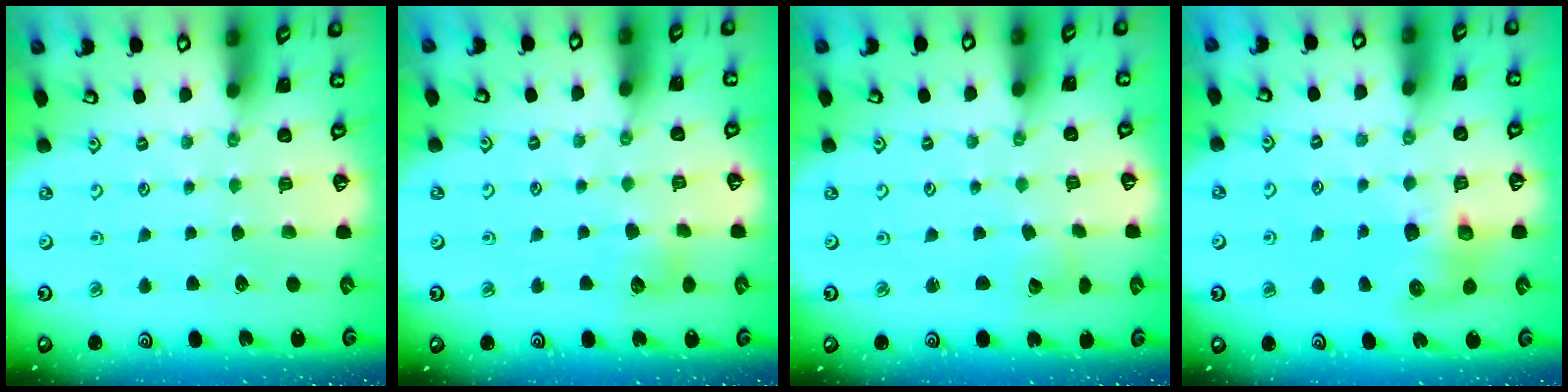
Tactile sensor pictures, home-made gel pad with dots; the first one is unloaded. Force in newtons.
{"total": 7.2, "press": 7.2, "slide": 0.7}
{"total": 1.8, "press": 1.7, "slide": 0.3}
{"total": 9.1, "press": 9.0, "slide": 1.2}